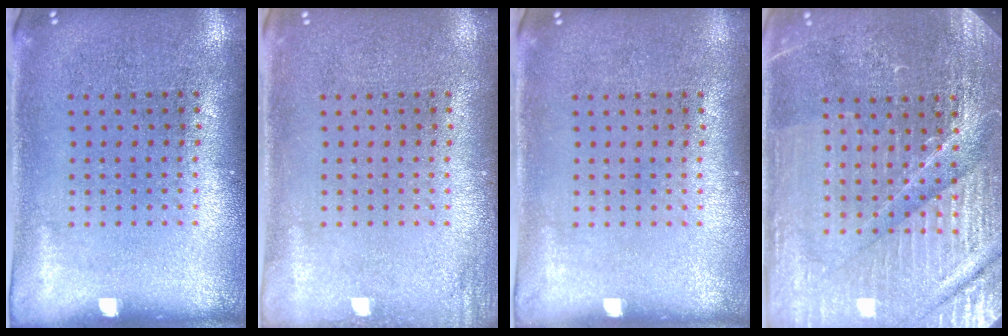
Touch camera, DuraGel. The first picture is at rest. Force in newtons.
{"total": 1.2, "press": 1.2, "slide": 0.3}
{"total": 0.0}
{"total": 4.9, "press": 4.6, "slide": 1.7}